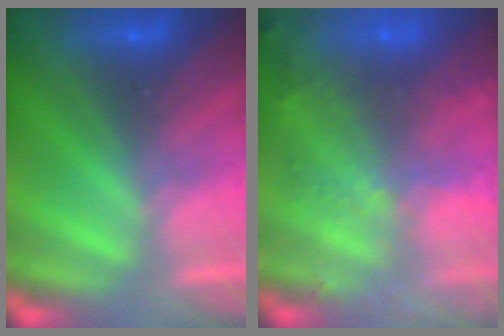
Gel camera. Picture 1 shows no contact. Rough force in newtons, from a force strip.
{"total": 8.1}